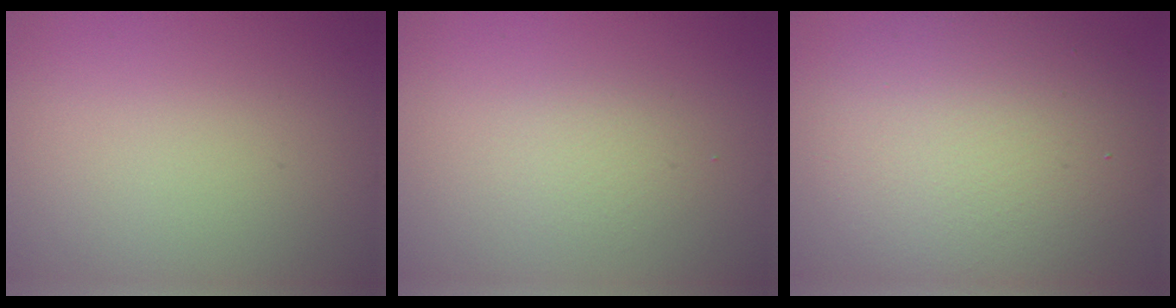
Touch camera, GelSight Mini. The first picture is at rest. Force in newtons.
{"total": 1.4, "press": 1.4, "slide": 0.0}
{"total": 10.4, "press": 10.3, "slide": 1.1}